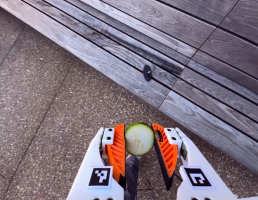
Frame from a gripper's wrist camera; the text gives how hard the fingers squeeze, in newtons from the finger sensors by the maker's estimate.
{"total": 11.0, "left": 11.5, "right": 10.5}